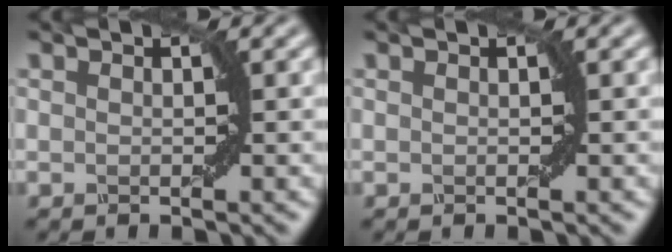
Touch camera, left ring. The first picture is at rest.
{"total": 0.0}